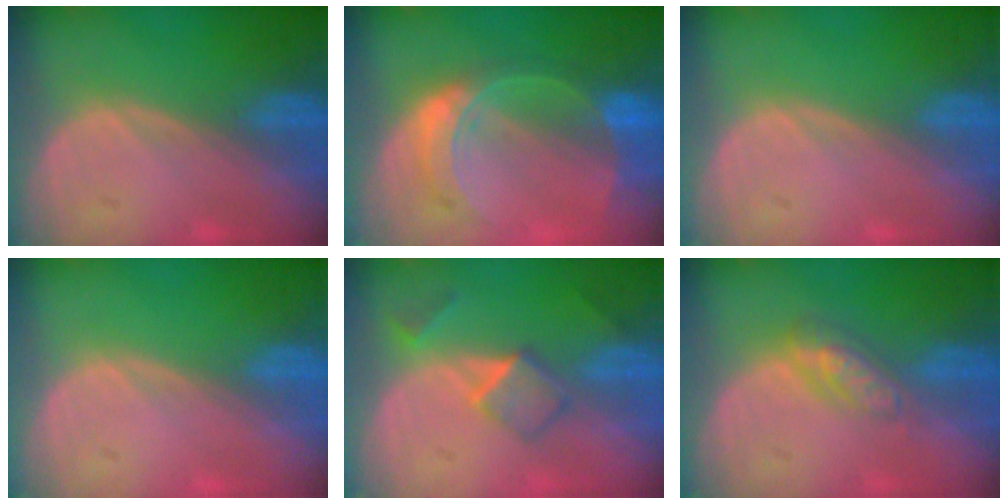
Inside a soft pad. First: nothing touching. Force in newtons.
{"total": 7.6, "press": 6.6, "slide": 3.7}
{"total": 0.0}
{"total": 0.0}
{"total": 5.1, "press": 4.5, "slide": 2.5}
{"total": 4.6, "press": 4.2, "slide": 1.9}